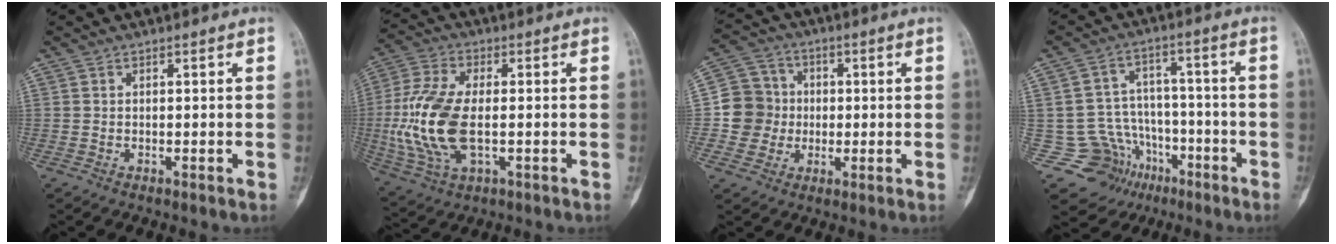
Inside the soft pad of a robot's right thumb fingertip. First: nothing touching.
{"total": 16.2, "force": [-1.6, 8.3, 13.8], "torque": [-0.310, 0.002, -0.026]}
{"total": 8.9, "force": [-0.5, 8.8, 1.7], "torque": [0.007, 0.017, -0.016]}
{"total": 13.5, "force": [-6.2, 11.5, 3.1], "torque": [-0.028, 0.088, -0.085]}